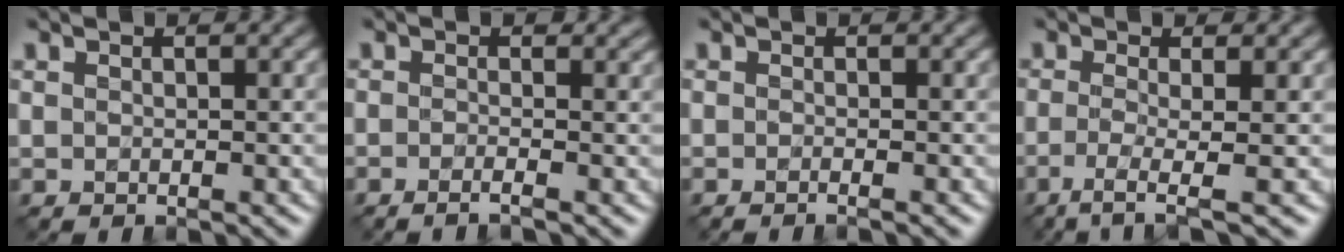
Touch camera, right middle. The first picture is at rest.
{"total": 1.6, "force": [-0.7, 0.4, 1.4], "torque": [-0.022, -0.004, -0.021]}
{"total": 1.3, "force": [-0.6, 0.5, 1.1], "torque": [-0.004, -0.010, -0.021]}
{"total": 3.5, "force": [-1.3, 0.7, 3.2], "torque": [-0.059, -0.008, -0.034]}